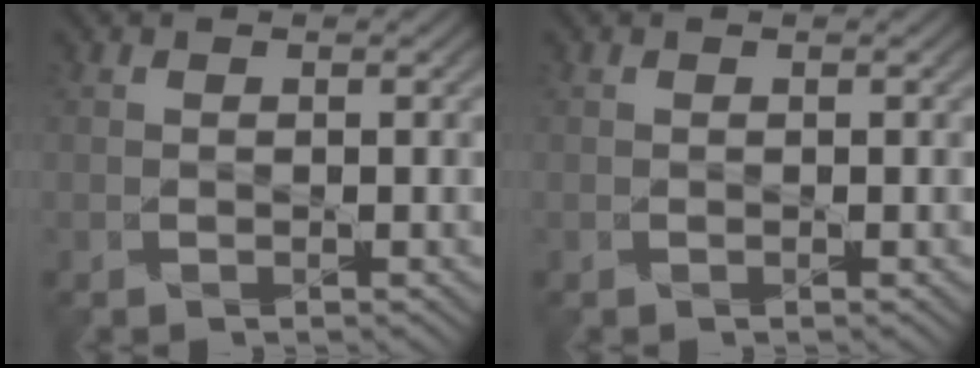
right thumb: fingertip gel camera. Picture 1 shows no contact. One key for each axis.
{"total": 0.0}